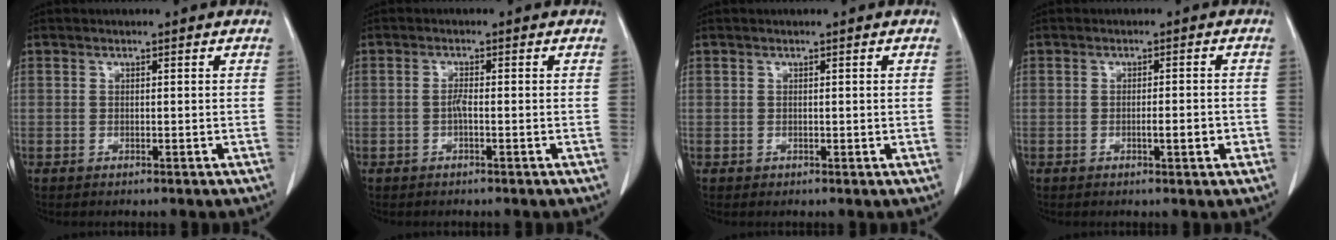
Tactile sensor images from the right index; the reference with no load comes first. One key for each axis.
{"total": 1.3, "fx": -0.4, "fy": 0.1, "fz": 1.2, "tx": -0.024, "ty": 0.002, "tz": -0.009}
{"total": 0.0}
{"total": 2.8, "fx": -0.9, "fy": 0.5, "fz": 2.6, "tx": -0.041, "ty": 0.001, "tz": -0.012}